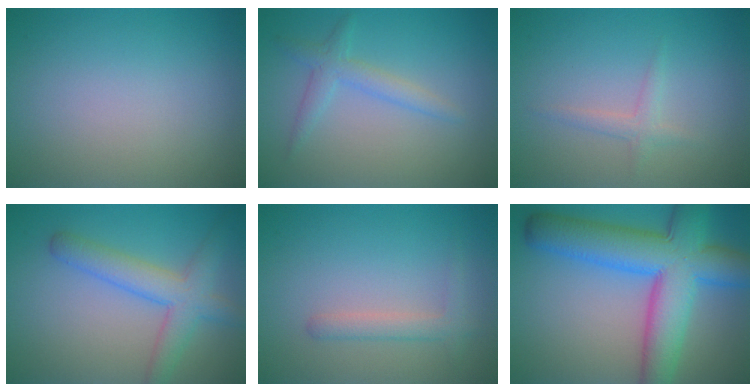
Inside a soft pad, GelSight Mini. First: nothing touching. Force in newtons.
{"total": 2.2, "press": 2.2, "slide": 0.1}
{"total": 1.3, "press": 1.3, "slide": 0.0}
{"total": 4.5, "press": 4.5, "slide": 0.2}
{"total": 1.8, "press": 1.8, "slide": 0.1}
{"total": 10.8, "press": 10.7, "slide": 0.5}